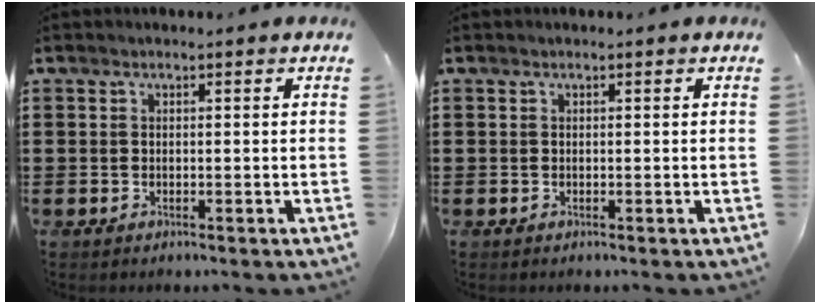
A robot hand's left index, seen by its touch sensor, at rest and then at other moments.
{"total": 0.0}